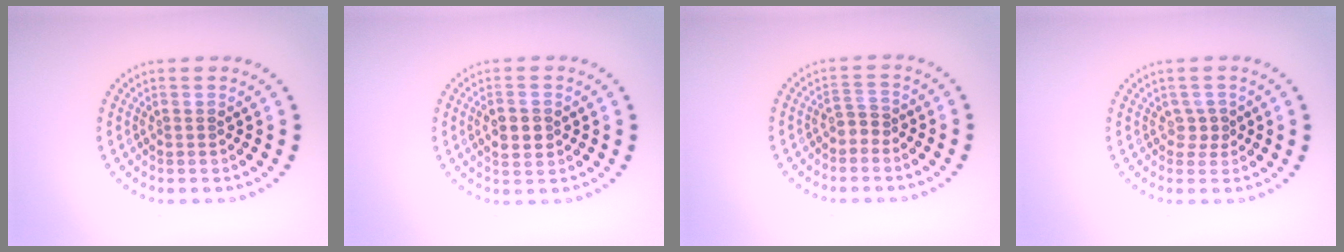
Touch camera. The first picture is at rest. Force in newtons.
{"total": 2.7, "press": 2.7, "slide": 0.1}
{"total": 1.1, "press": 0.8, "slide": 0.8}
{"total": 1.0, "press": 0.8, "slide": 0.6}